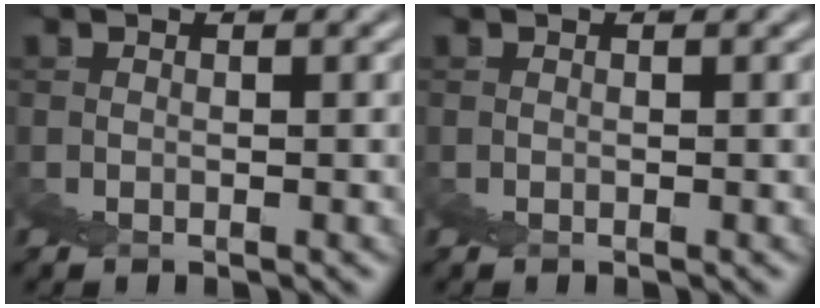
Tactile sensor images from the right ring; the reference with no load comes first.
{"total": 0.0}